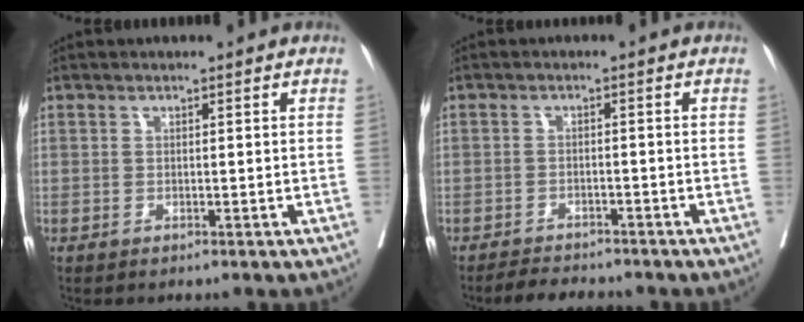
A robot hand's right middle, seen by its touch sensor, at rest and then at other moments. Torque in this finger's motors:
{"motor_torque": [0.45, -0.39, -0.03, 0.00]}